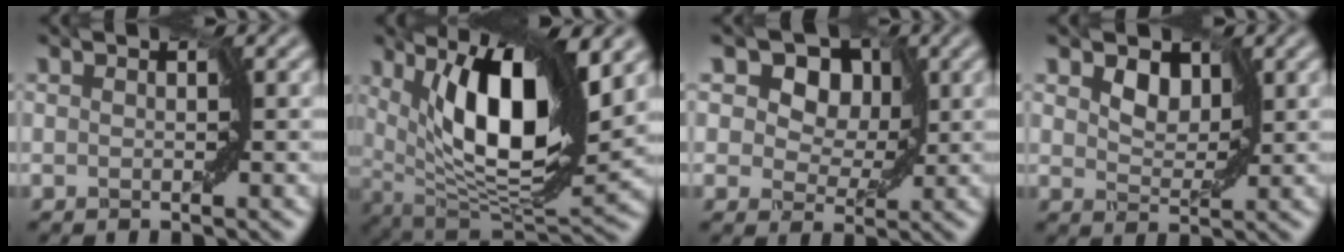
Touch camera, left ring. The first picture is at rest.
{"total": 11.1, "force": [3.9, 3.4, 9.8], "torque": [-0.152, -0.007, 0.068]}
{"total": 12.8, "force": [5.8, 9.0, 7.0], "torque": [-0.077, 0.054, 0.061]}
{"total": 3.4, "force": [1.8, 2.1, 1.9], "torque": [-0.036, 0.001, 0.022]}